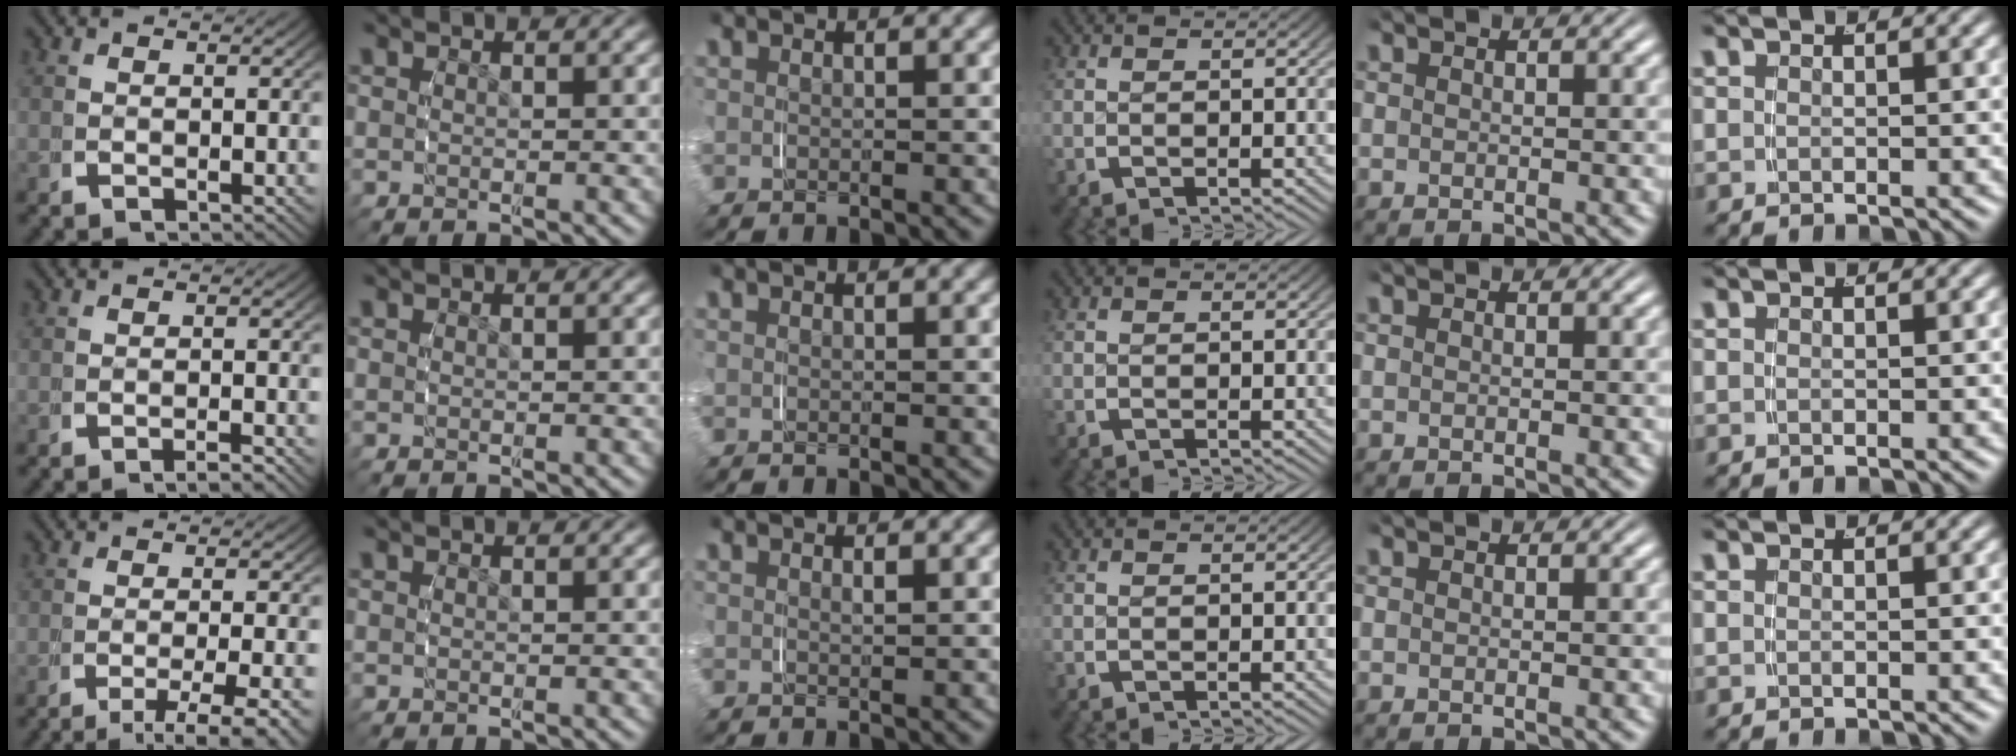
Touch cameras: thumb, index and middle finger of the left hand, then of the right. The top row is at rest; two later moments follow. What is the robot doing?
{"motion": "grasp_and_lifting", "object": "measuring cup"}